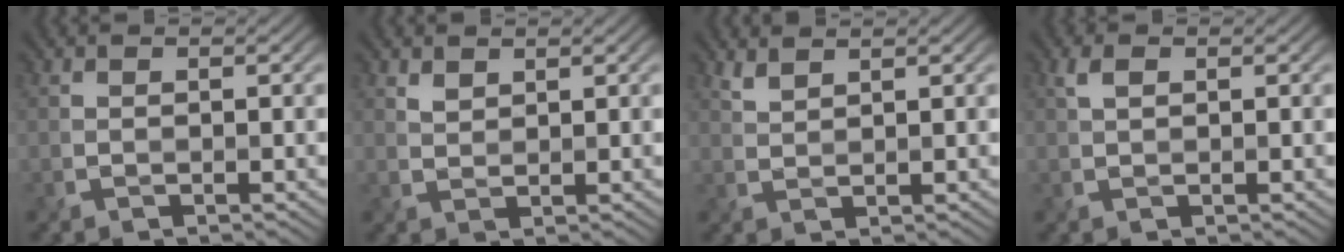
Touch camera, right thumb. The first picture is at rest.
{"total": 1.4, "force": [1.2, 0.7, 0.5], "torque": [-0.014, -0.002, 0.027]}
{"total": 1.7, "force": [1.5, 0.3, 0.7], "torque": [-0.021, 0.002, 0.036]}
{"total": 1.5, "force": [0.6, 0.7, 1.2], "torque": [-0.028, 0.004, 0.012]}